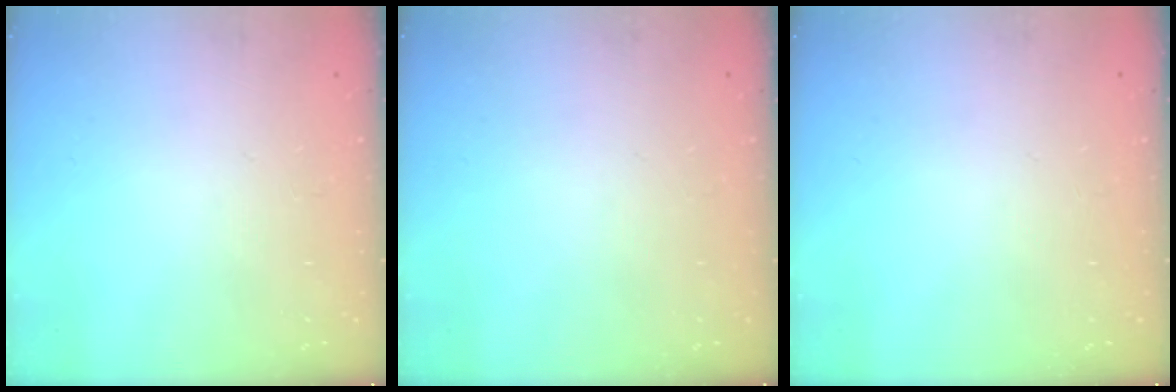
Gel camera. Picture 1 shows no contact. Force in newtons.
{"total": 0.0}
{"total": 0.0}